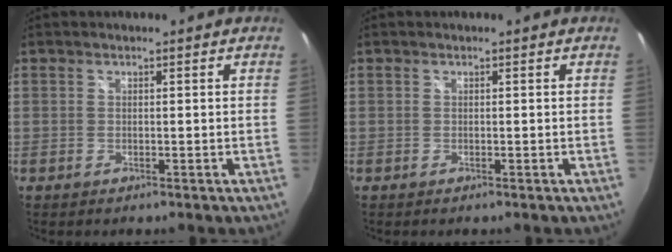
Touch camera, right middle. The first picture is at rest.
{"total": 0.0}